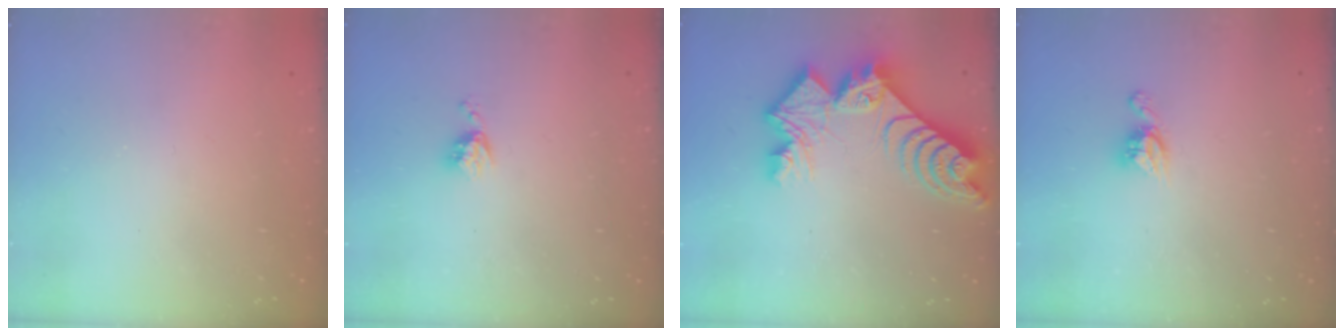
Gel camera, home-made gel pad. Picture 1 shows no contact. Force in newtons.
{"total": 4.3, "press": 4.2, "slide": 0.5}
{"total": 14.9, "press": 14.8, "slide": 1.5}
{"total": 5.9, "press": 5.9, "slide": 0.3}